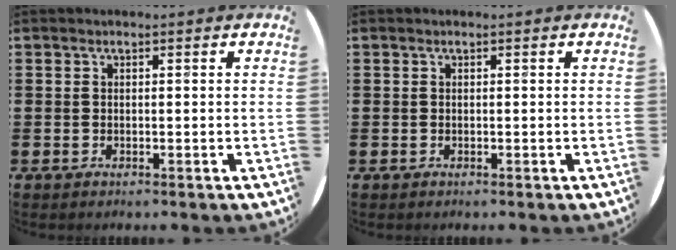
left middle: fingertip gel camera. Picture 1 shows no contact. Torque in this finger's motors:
{"motor_torque": [0.01, -0.01, 0.00, 0.00]}